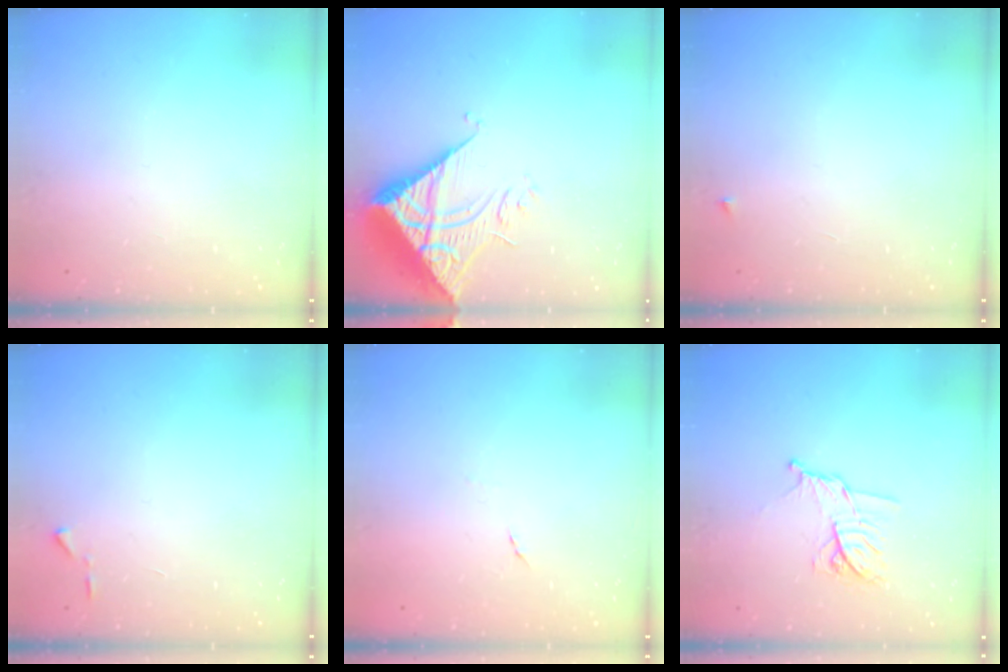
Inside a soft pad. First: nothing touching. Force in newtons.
{"total": 10.7, "press": 10.6, "slide": 1.0}
{"total": 2.3, "press": 2.3, "slide": 0.3}
{"total": 4.1, "press": 4.0, "slide": 0.5}
{"total": 4.3, "press": 4.2, "slide": 1.2}
{"total": 10.3, "press": 10.3, "slide": 0.3}